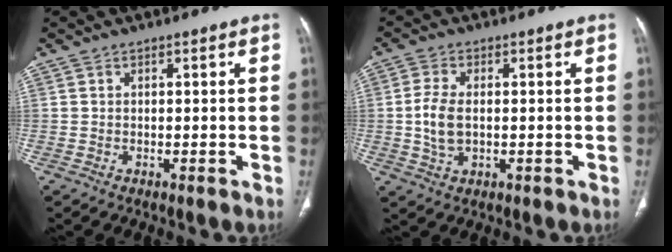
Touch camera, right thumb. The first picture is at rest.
{"total": 6.1, "force": [-0.2, 3.5, 5.0], "torque": [-0.115, -0.001, -0.003]}